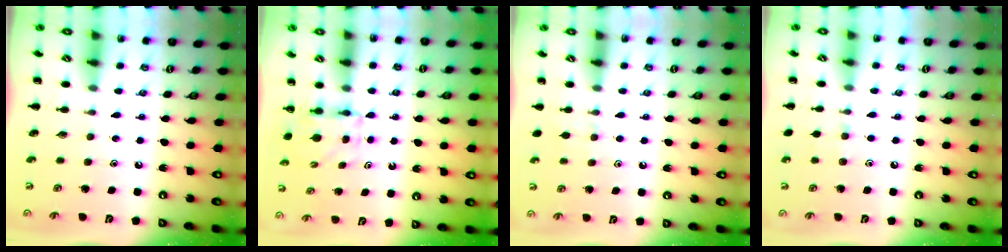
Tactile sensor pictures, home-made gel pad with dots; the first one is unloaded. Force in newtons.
{"total": 4.9, "press": 4.9, "slide": 0.3}
{"total": 5.5, "press": 5.2, "slide": 1.8}
{"total": 5.8, "press": 5.5, "slide": 1.8}